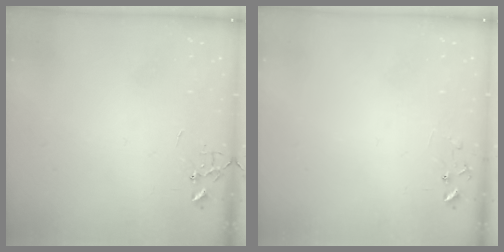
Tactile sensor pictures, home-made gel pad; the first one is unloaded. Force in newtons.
{"total": 6.4, "press": 6.4, "slide": 0.4}